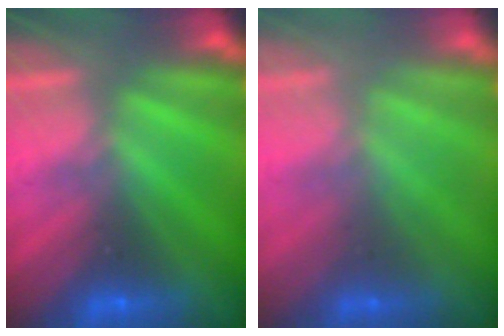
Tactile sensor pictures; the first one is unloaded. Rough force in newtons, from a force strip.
{"total": 2.3}